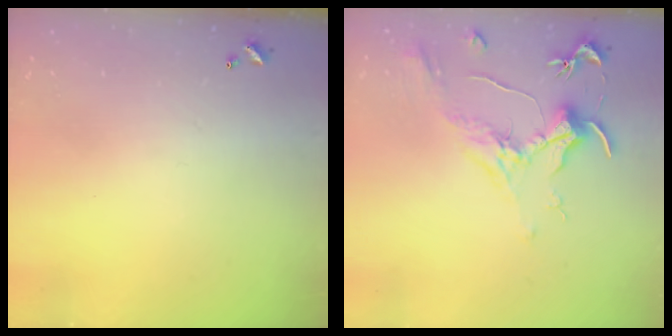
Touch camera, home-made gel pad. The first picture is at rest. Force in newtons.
{"total": 1.9, "press": 1.7, "slide": 0.9}